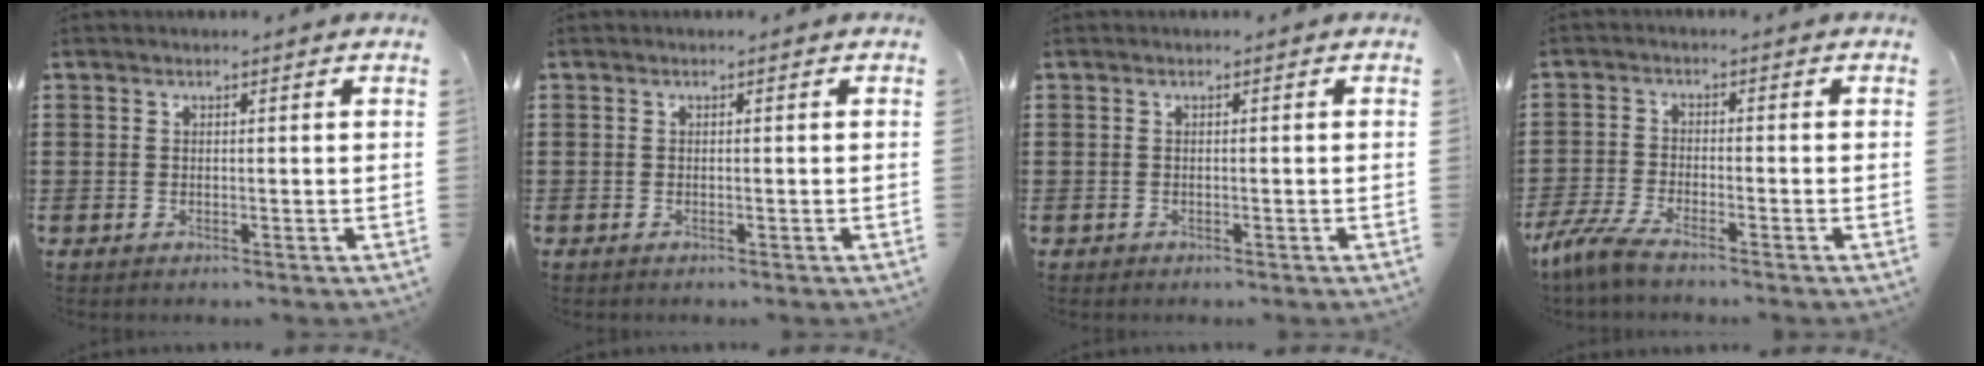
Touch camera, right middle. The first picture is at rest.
{"total": 0.0}
{"total": 1.0, "force": [-1.0, 0.3, 0.2], "torque": [-0.007, 0.001, -0.021]}
{"total": 4.5, "force": [-3.8, 0.2, 2.4], "torque": [-0.075, -0.017, -0.082]}